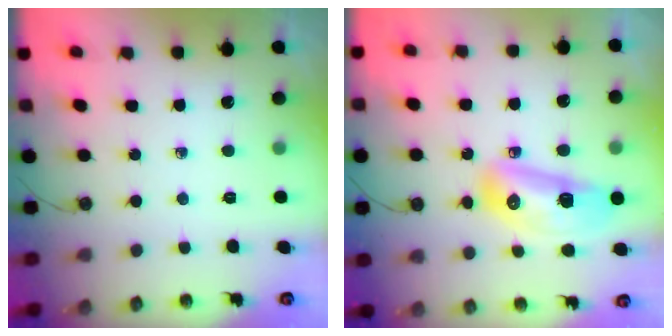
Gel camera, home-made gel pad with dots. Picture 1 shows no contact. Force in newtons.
{"total": 14.7, "press": 14.6, "slide": 2.0}